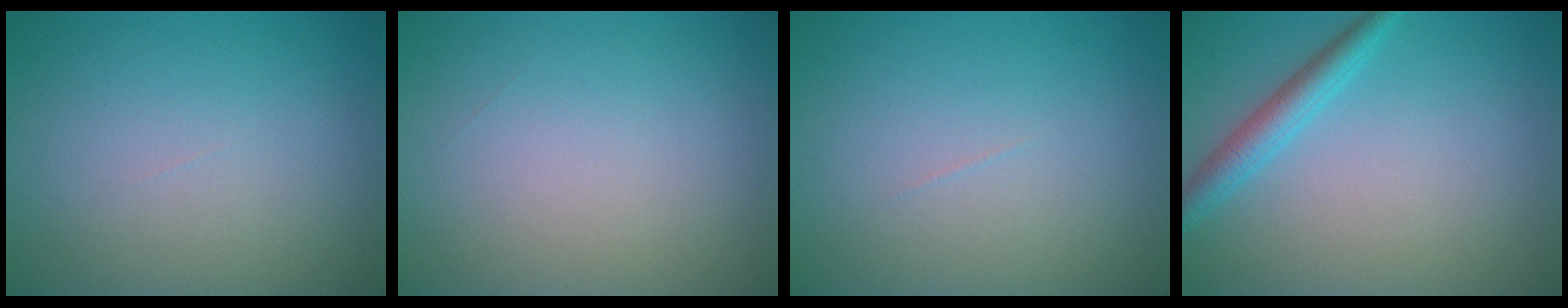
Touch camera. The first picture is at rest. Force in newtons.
{"total": 0.0}
{"total": 0.0}
{"total": 2.6, "press": 2.6, "slide": 0.1}